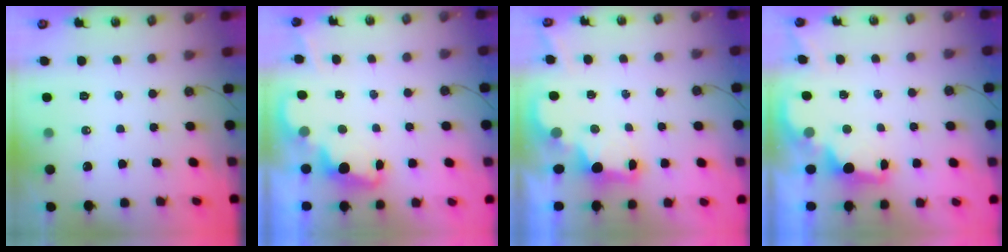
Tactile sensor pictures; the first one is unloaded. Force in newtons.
{"total": 2.4, "press": 2.4, "slide": 0.5}
{"total": 2.3, "press": 2.2, "slide": 0.7}
{"total": 2.1, "press": 1.9, "slide": 0.8}